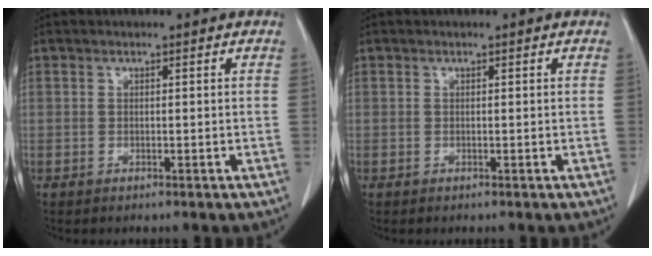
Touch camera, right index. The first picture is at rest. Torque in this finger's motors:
{"motor_torque": [0.00, 0.00, 0.00, 0.00]}